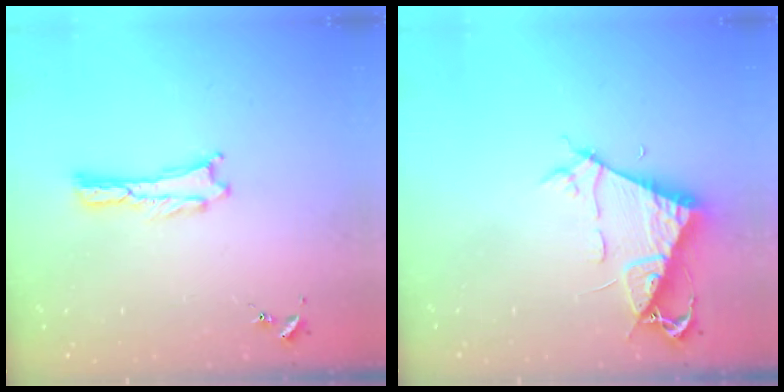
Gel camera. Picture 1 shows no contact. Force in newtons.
{"total": 7.1, "press": 7.0, "slide": 0.8}